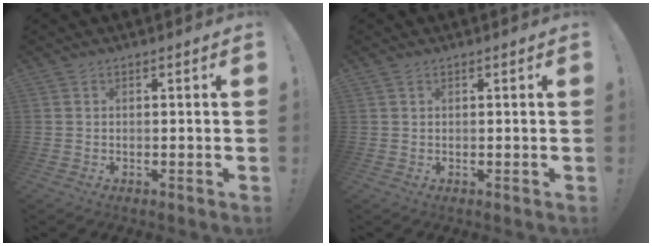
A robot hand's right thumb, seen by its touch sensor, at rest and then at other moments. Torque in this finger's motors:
{"motor_torque": [-0.06, -0.14, -0.05, -0.02, 0.05]}